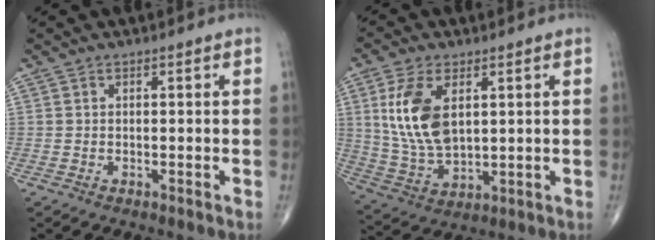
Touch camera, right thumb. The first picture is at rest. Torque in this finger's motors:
{"motor_torque": [-0.47, 1.17, 1.18, 0.44, 0.14]}